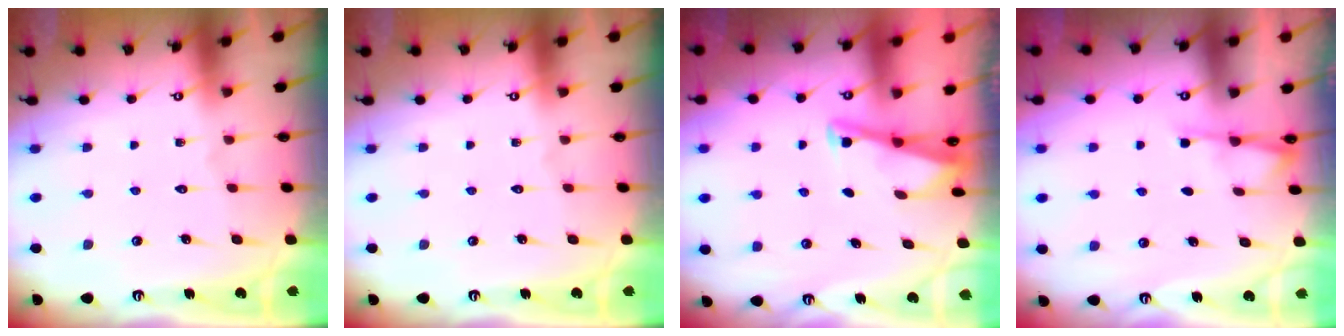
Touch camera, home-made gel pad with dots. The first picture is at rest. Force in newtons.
{"total": 0.0}
{"total": 3.0, "press": 3.0, "slide": 0.4}
{"total": 2.4, "press": 2.4, "slide": 0.5}